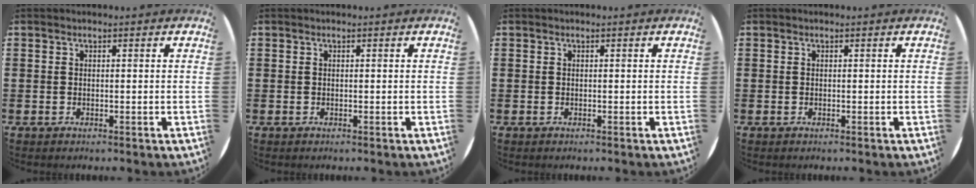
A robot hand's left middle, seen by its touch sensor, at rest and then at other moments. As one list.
[{"total": 0.0}, {"total": 0.0}, {"total": 0.0}]